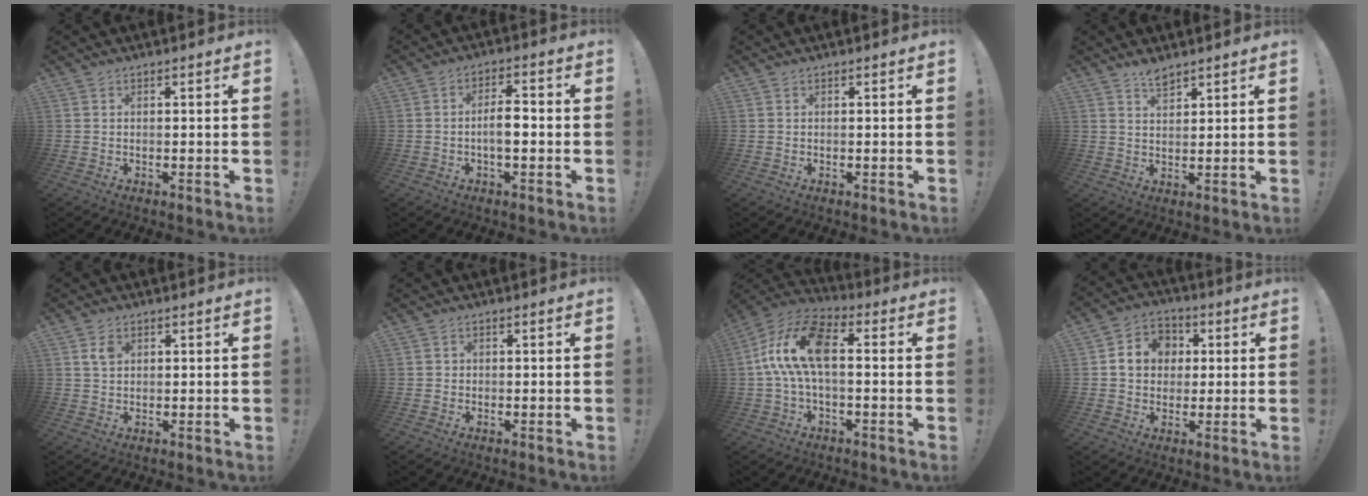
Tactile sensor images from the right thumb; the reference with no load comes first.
{"total": 3.1, "force": [-0.8, 1.9, 2.3], "torque": [-0.030, 0.003, -0.016]}
{"total": 0.0}
{"total": 3.9, "force": [3.3, 1.3, 1.7], "torque": [-0.021, -0.020, 0.056]}
{"total": 3.3, "force": [1.5, 2.3, 1.9], "torque": [-0.031, 0.000, 0.028]}
{"total": 1.0, "force": [0.0, 1.0, 0.2], "torque": [-0.010, 0.006, 0.001]}
{"total": 14.8, "force": [1.0, 7.0, 13.0], "torque": [-0.261, 0.012, 0.020]}
{"total": 9.8, "force": [1.6, 8.8, 4.0], "torque": [-0.061, 0.005, 0.037]}